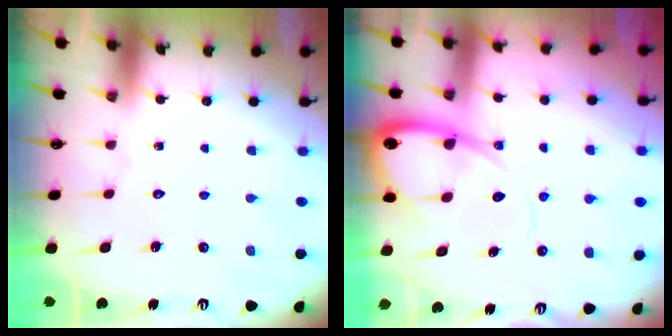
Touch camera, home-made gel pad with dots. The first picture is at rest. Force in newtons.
{"total": 10.5, "press": 10.4, "slide": 1.1}